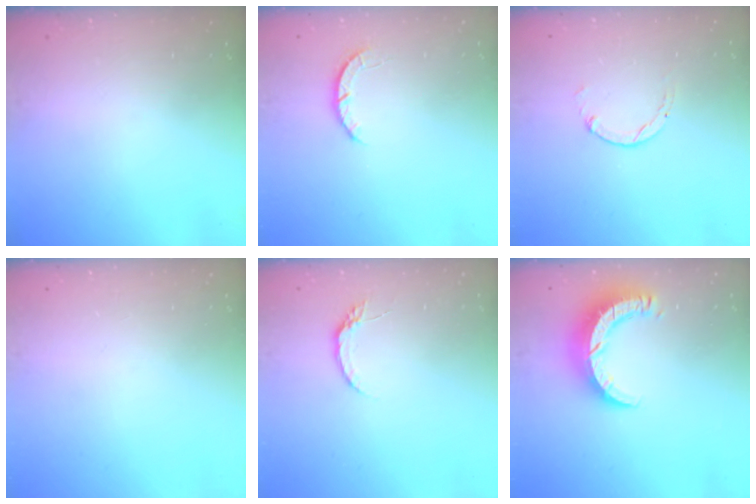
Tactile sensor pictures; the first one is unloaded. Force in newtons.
{"total": 2.7, "press": 2.6, "slide": 0.4}
{"total": 0.0}
{"total": 0.0}
{"total": 4.9, "press": 4.8, "slide": 0.7}
{"total": 9.9, "press": 9.8, "slide": 1.0}